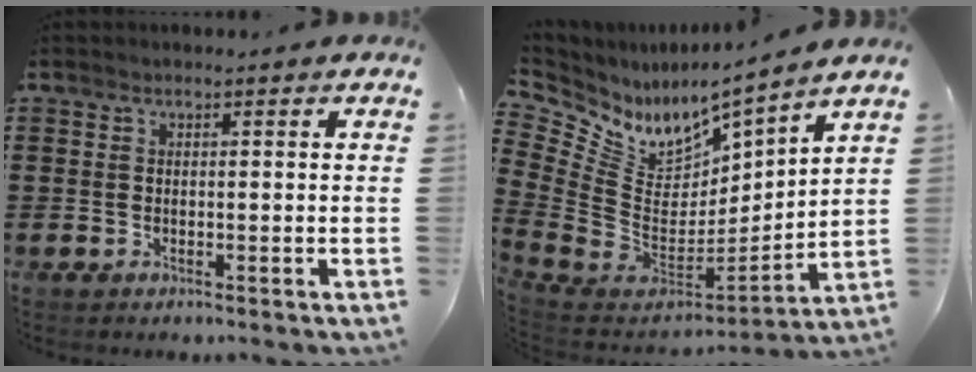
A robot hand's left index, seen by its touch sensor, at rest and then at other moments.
{"total": 6.5, "force": [3.9, 4.3, 2.9], "torque": [-0.109, -0.062, 0.066]}